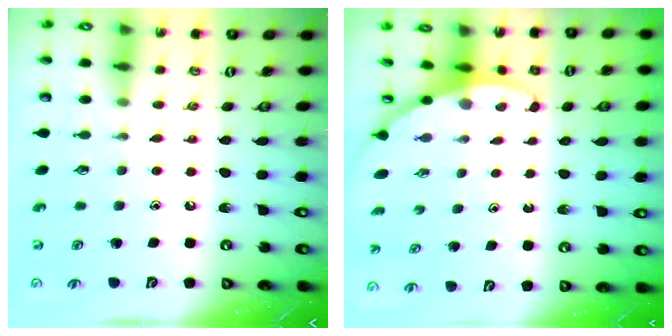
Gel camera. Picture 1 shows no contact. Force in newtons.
{"total": 3.3, "press": 3.3, "slide": 0.1}